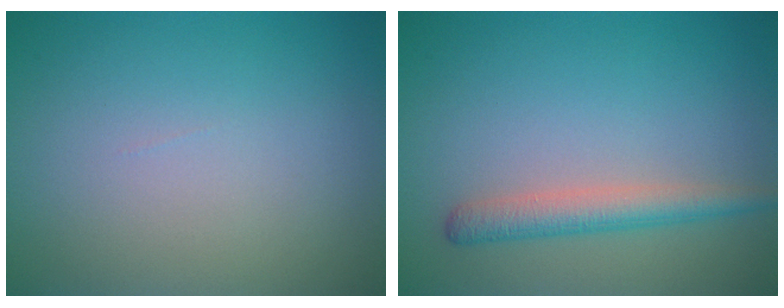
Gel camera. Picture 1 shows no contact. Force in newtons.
{"total": 2.8, "press": 2.8, "slide": 0.1}